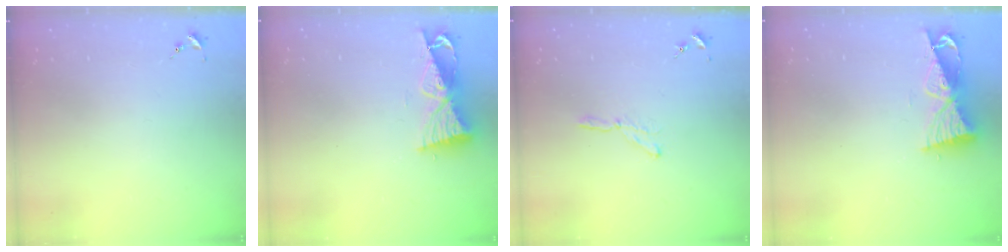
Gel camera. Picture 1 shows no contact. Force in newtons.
{"total": 8.7, "press": 8.7, "slide": 1.0}
{"total": 3.5, "press": 3.5, "slide": 0.4}
{"total": 8.7, "press": 8.7, "slide": 1.0}